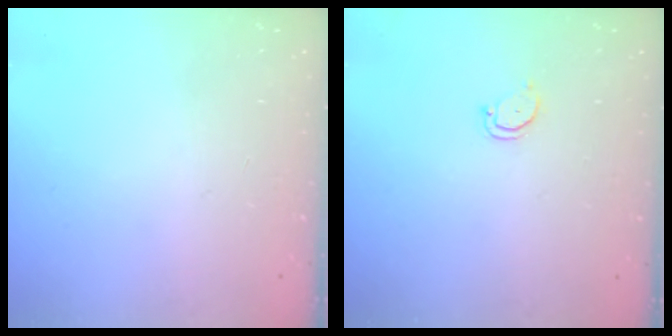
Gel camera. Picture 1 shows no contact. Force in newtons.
{"total": 2.5, "press": 2.5, "slide": 0.3}